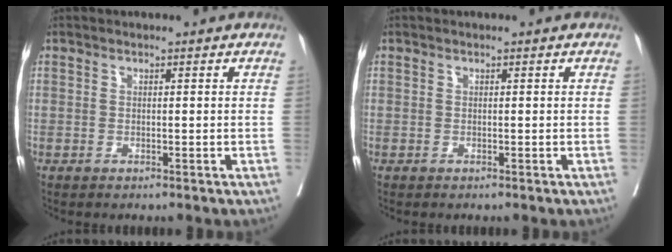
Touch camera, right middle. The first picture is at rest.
{"total": 0.0}